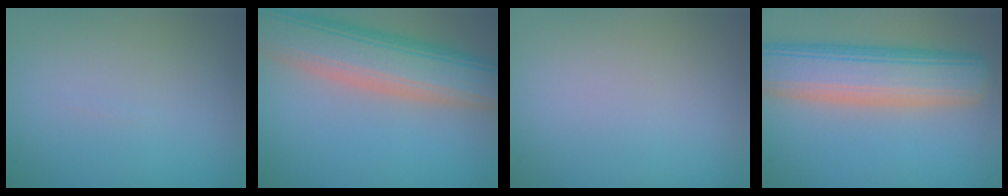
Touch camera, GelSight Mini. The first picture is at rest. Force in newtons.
{"total": 9.6, "press": 9.6, "slide": 0.8}
{"total": 0.0}
{"total": 9.2, "press": 9.1, "slide": 0.7}